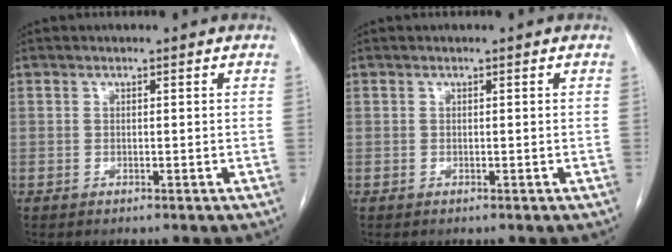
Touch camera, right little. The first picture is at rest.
{"total": 0.0}